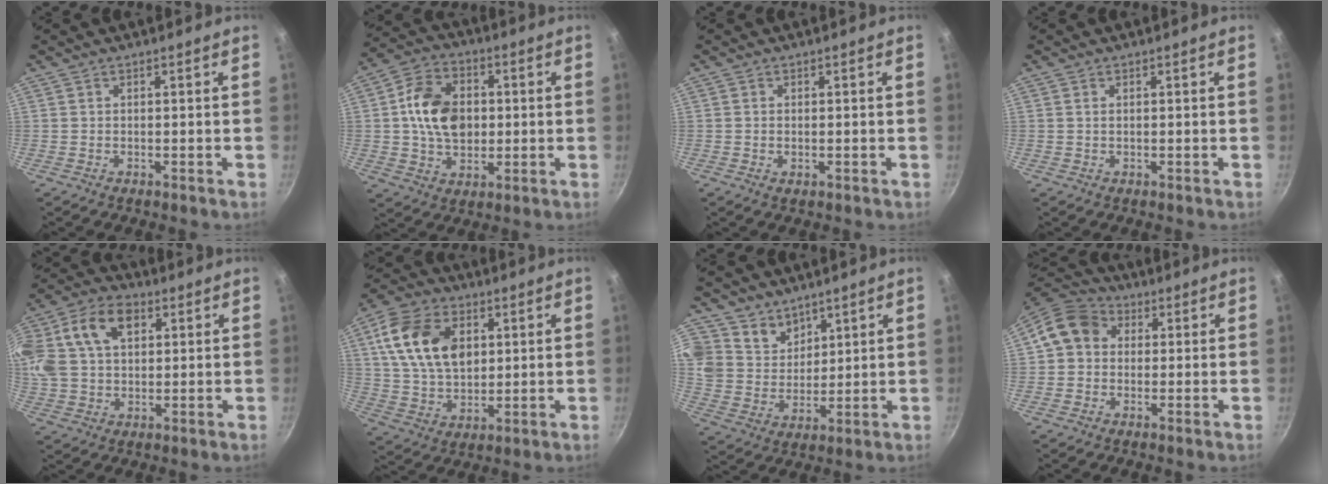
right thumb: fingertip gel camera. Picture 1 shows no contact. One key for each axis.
{"total": 13.3, "fx": 1.1, "fy": 9.7, "fz": 9.1, "tx": -0.133, "ty": 0.010, "tz": 0.011}
{"total": 0.9, "fx": -0.1, "fy": 0.5, "fz": 0.8, "tx": -0.013, "ty": -0.001, "tz": -0.003}
{"total": 0.6, "fx": 0.2, "fy": 0.3, "fz": 0.5, "tx": -0.009, "ty": 0.001, "tz": 0.003}
{"total": 24.5, "fx": 7.8, "fy": 16.9, "fz": 15.9, "tx": -0.367, "ty": 0.044, "tz": 0.132}
{"total": 16.3, "fx": 4.3, "fy": 11.0, "fz": 11.2, "tx": -0.192, "ty": -0.005, "tz": 0.078}
{"total": 9.8, "fx": 6.4, "fy": 7.1, "fz": 1.8, "tx": -0.001, "ty": -0.040, "tz": 0.122}
{"total": 8.8, "fx": 1.4, "fy": 7.5, "fz": 4.3, "tx": -0.046, "ty": 0.019, "tz": 0.005}